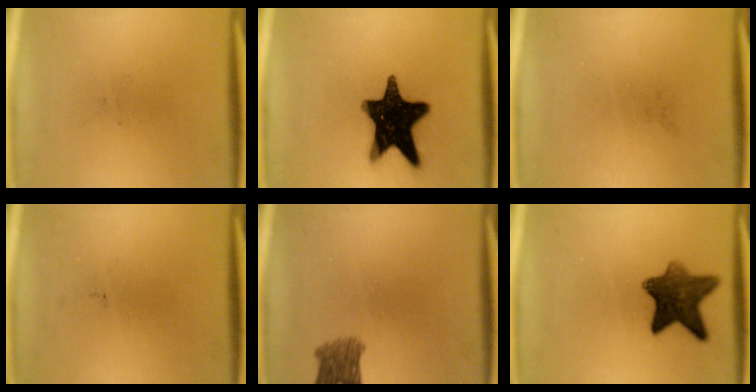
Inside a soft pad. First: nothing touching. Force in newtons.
{"total": 17.9}
{"total": 0.0}
{"total": 0.0}
{"total": 3.6}
{"total": 9.3}